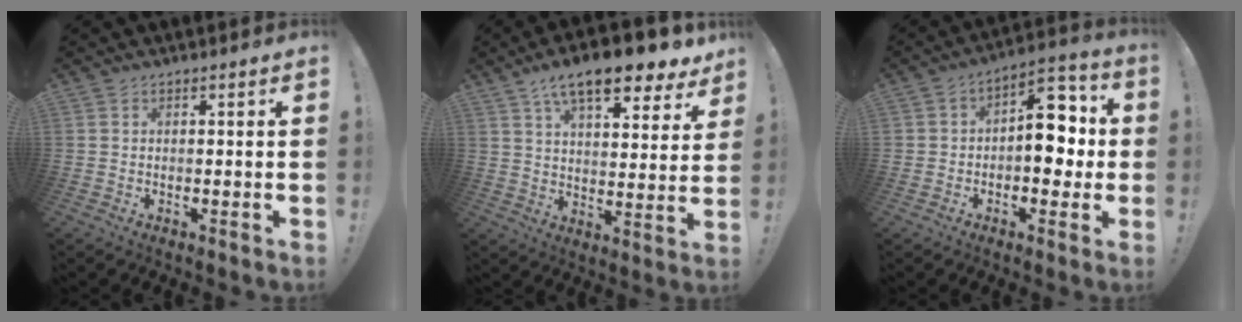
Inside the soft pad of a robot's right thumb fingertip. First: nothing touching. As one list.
[{"total": 14.7, "force": [9.8, 4.8, 9.7], "torque": [-0.157, -0.062, 0.164]}, {"total": 12.8, "force": [-0.7, 9.0, 9.1], "torque": [-0.101, 0.014, -0.011]}]